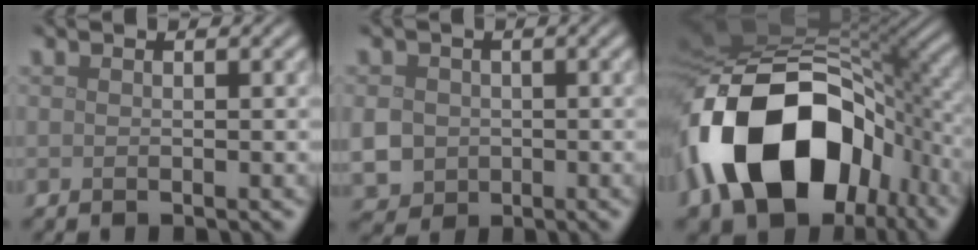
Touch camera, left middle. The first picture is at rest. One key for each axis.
{"total": 3.7, "fx": -0.4, "fy": 3.4, "fz": 1.6, "tx": -0.041, "ty": -0.007, "tz": -0.008}
{"total": 18.1, "fx": -4.9, "fy": 12.2, "fz": 12.4, "tx": -0.243, "ty": -0.033, "tz": -0.072}